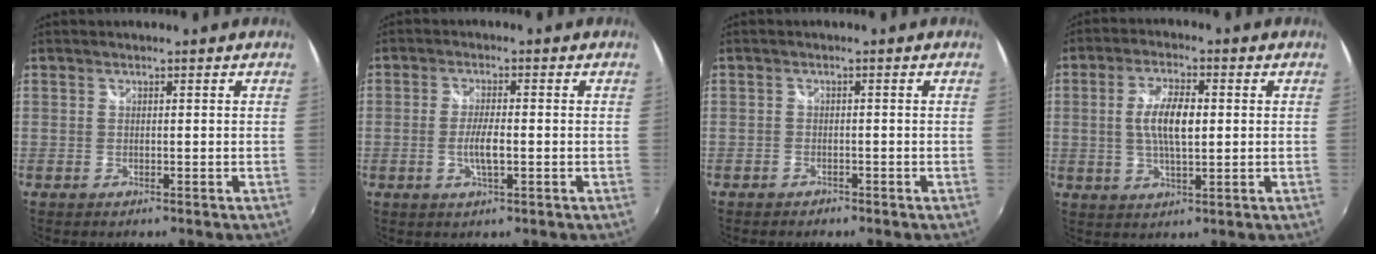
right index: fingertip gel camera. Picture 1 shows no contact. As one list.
[{"total": 4.4, "force": [-1.0, 0.9, 4.2], "torque": [-0.082, -0.003, -0.019]}, {"total": 1.7, "force": [-1.4, 1.0, 0.2], "torque": [-0.010, -0.002, -0.024]}, {"total": 7.7, "force": [0.6, 2.7, 7.1], "torque": [-0.136, 0.005, 0.011]}]